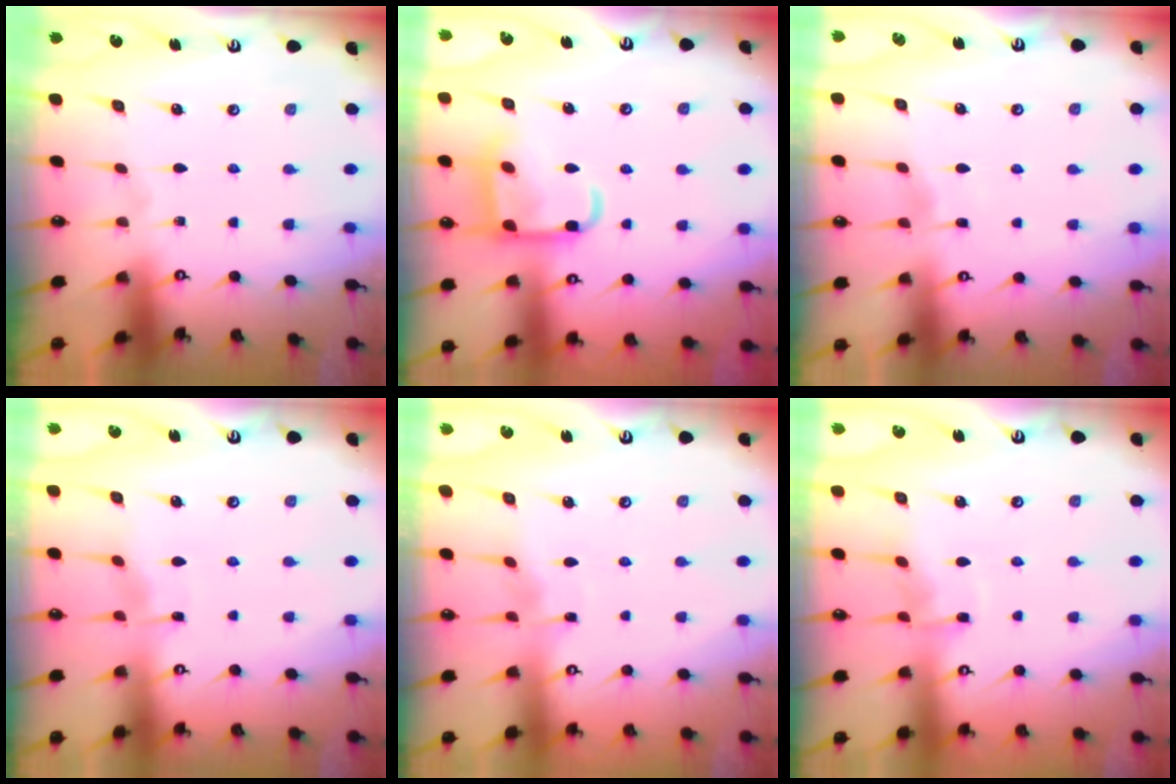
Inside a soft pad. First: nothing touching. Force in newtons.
{"total": 13.3, "press": 13.2, "slide": 1.3}
{"total": 2.2, "press": 2.2, "slide": 0.3}
{"total": 4.3, "press": 4.2, "slide": 0.3}
{"total": 3.6, "press": 3.6, "slide": 0.2}
{"total": 6.3, "press": 6.3, "slide": 0.7}